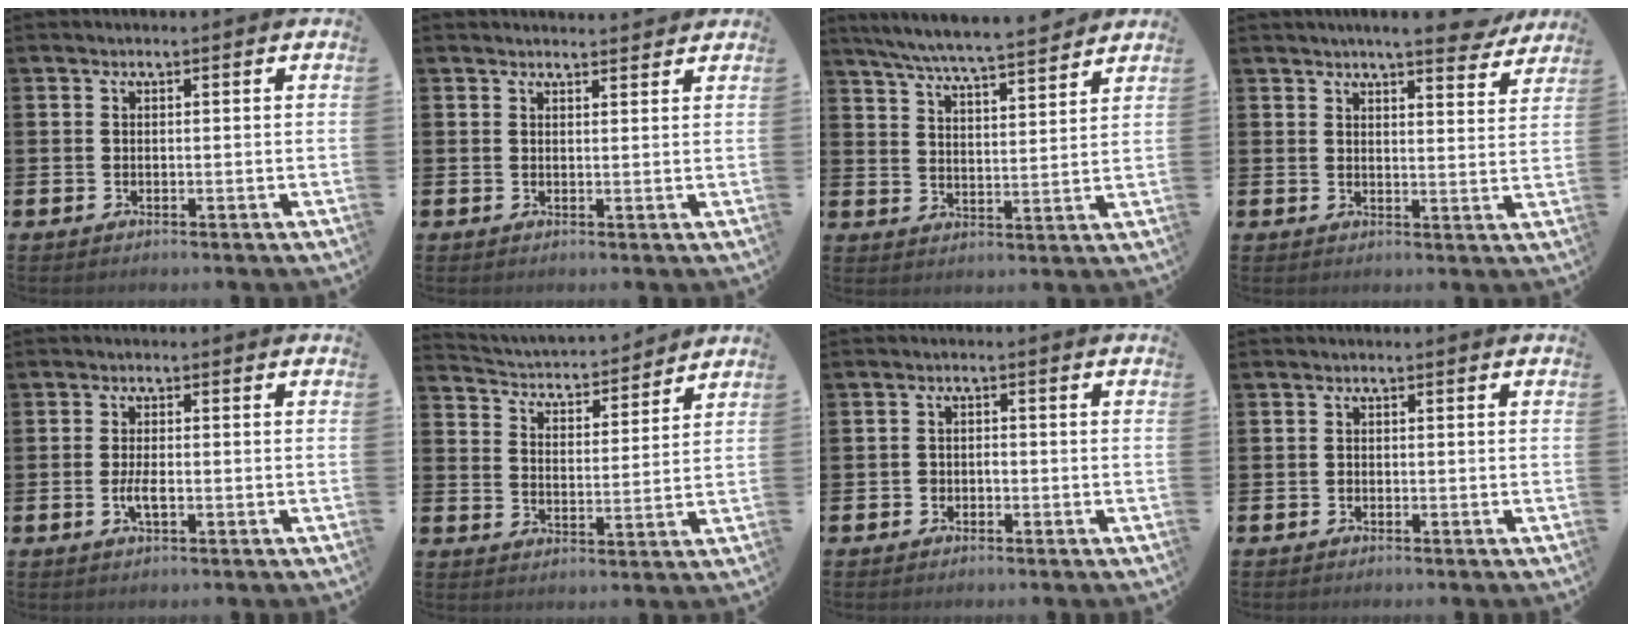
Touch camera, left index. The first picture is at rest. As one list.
[{"total": 1.8, "force": [1.8, 0.2, -0.1], "torque": [0.012, -0.012, 0.030]}, {"total": 6.7, "force": [6.4, 0.0, 2.0], "torque": [-0.060, -0.043, 0.112]}, {"total": 6.3, "force": [5.8, 0.6, 2.4], "torque": [-0.040, -0.025, 0.100]}, {"total": 2.7, "force": [-0.7, 0.9, 2.5], "torque": [-0.037, -0.002, -0.013]}, {"total": 4.0, "force": [3.9, 0.8, 0.0], "torque": [-0.023, -0.039, 0.061]}, {"total": 1.4, "force": [-0.6, 1.1, 0.5], "torque": [-0.005, 0.001, -0.016]}, {"total": 0.6, "force": [-0.4, 0.4, 0.2], "torque": [-0.005, 0.003, -0.010]}]